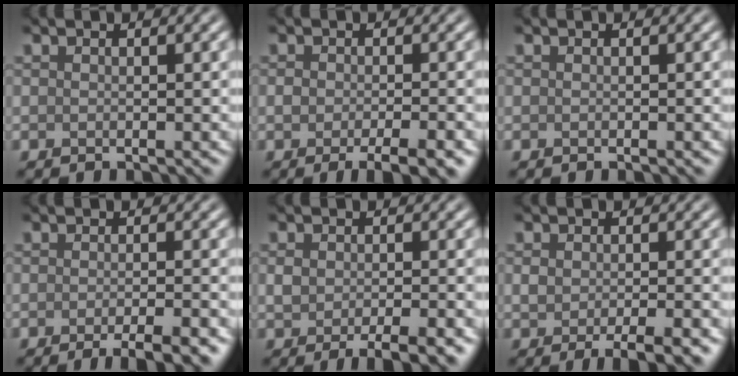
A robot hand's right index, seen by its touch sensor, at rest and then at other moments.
{"total": 4.1, "force": [-2.1, 1.3, 3.3], "torque": [-0.050, -0.004, -0.030]}
{"total": 0.0}
{"total": 4.3, "force": [-2.4, 0.9, 3.5], "torque": [-0.038, -0.001, -0.032]}
{"total": 4.3, "force": [-2.1, 1.5, 3.5], "torque": [-0.058, -0.006, -0.031]}
{"total": 4.0, "force": [-1.8, 1.2, 3.3], "torque": [-0.054, -0.007, -0.027]}